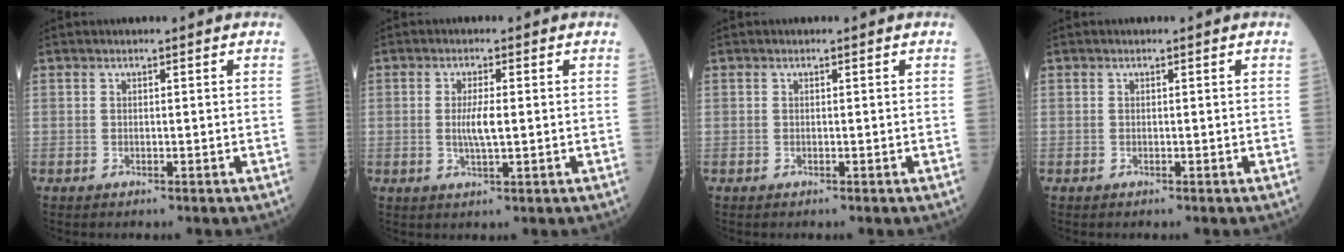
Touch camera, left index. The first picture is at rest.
{"total": 3.3, "force": [-0.8, 0.4, 3.1], "torque": [-0.060, -0.008, -0.017]}
{"total": 0.0}
{"total": 0.0}